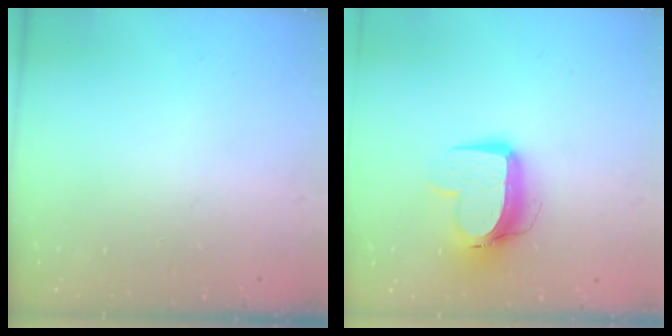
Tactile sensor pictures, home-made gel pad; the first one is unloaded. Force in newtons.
{"total": 12.3, "press": 12.3, "slide": 1.3}